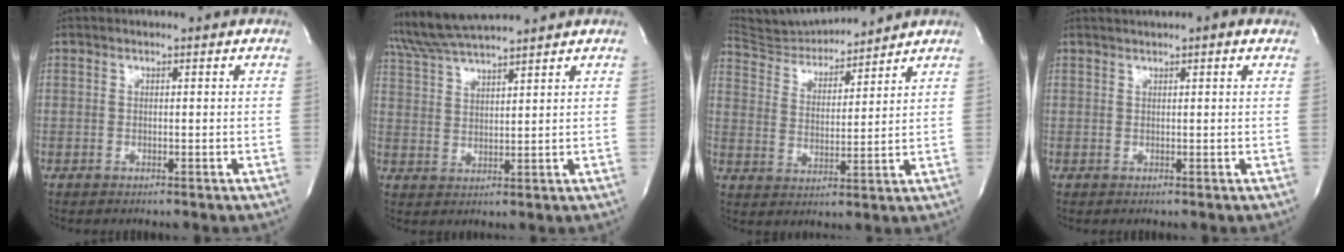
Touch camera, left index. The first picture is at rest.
{"total": 8.5, "force": [8.0, -0.7, 3.0], "torque": [-0.066, 0.023, 0.152]}
{"total": 11.1, "force": [10.9, 1.2, 1.5], "torque": [-0.035, 0.009, 0.199]}
{"total": 3.2, "force": [2.2, 0.2, 2.3], "torque": [-0.036, 0.021, 0.030]}